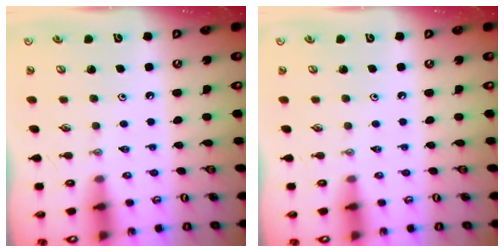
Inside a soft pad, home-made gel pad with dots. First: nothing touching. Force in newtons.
{"total": 0.0}